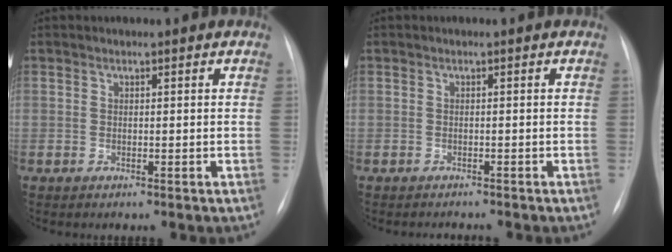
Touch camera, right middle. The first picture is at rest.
{"total": 1.3, "force": [-1.3, 0.0, 0.1], "torque": [0.000, -0.006, -0.013]}